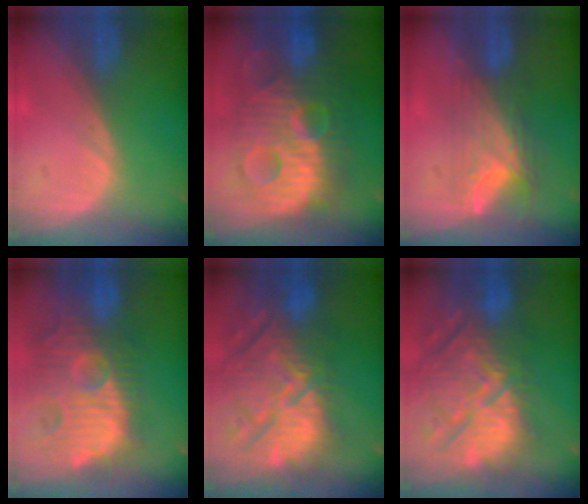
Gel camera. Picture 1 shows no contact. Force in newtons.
{"total": 13.7, "press": 13.6, "slide": 1.1}
{"total": 8.1, "press": 6.7, "slide": 4.6}
{"total": 14.0, "press": 12.4, "slide": 6.4}
{"total": 14.5, "press": 12.7, "slide": 7.1}
{"total": 14.5, "press": 12.7, "slide": 7.1}